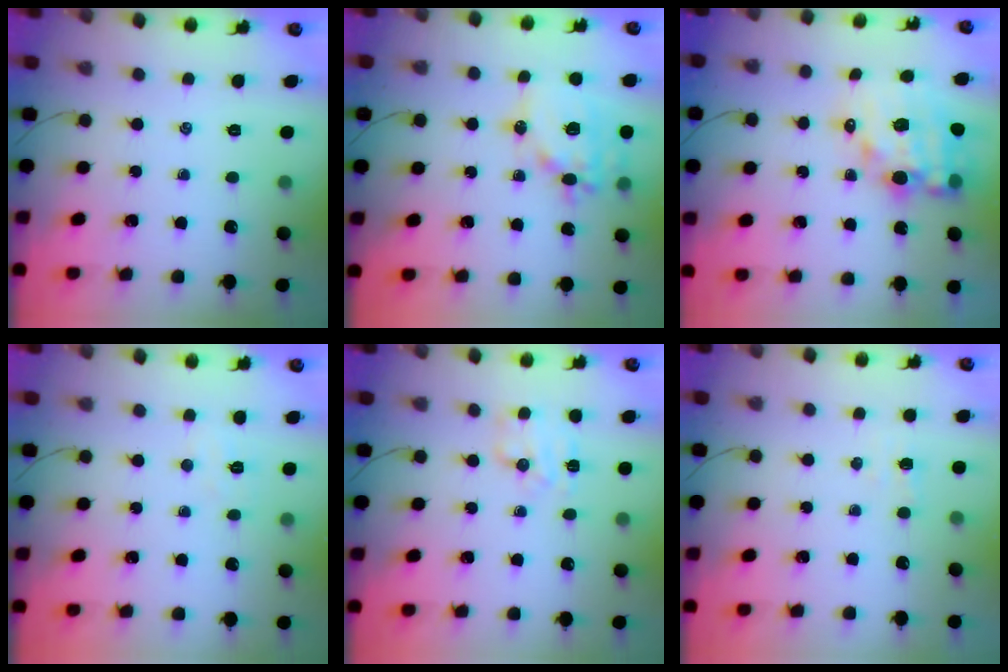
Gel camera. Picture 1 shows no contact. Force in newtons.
{"total": 16.2, "press": 15.9, "slide": 3.2}
{"total": 14.7, "press": 14.3, "slide": 3.5}
{"total": 3.2, "press": 3.1, "slide": 0.8}
{"total": 6.0, "press": 5.9, "slide": 1.0}
{"total": 1.8, "press": 1.7, "slide": 0.6}